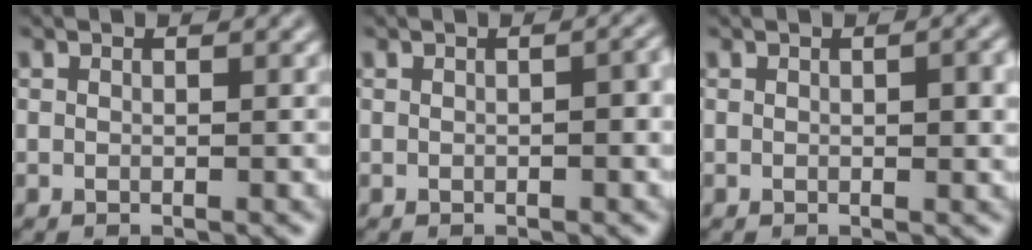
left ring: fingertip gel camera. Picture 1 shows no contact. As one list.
[{"total": 1.7, "force": [-0.2, 0.5, 1.6], "torque": [-0.021, 0.004, 0.000]}, {"total": 2.0, "force": [0.2, 0.8, 1.8], "torque": [-0.023, 0.001, 0.003]}]